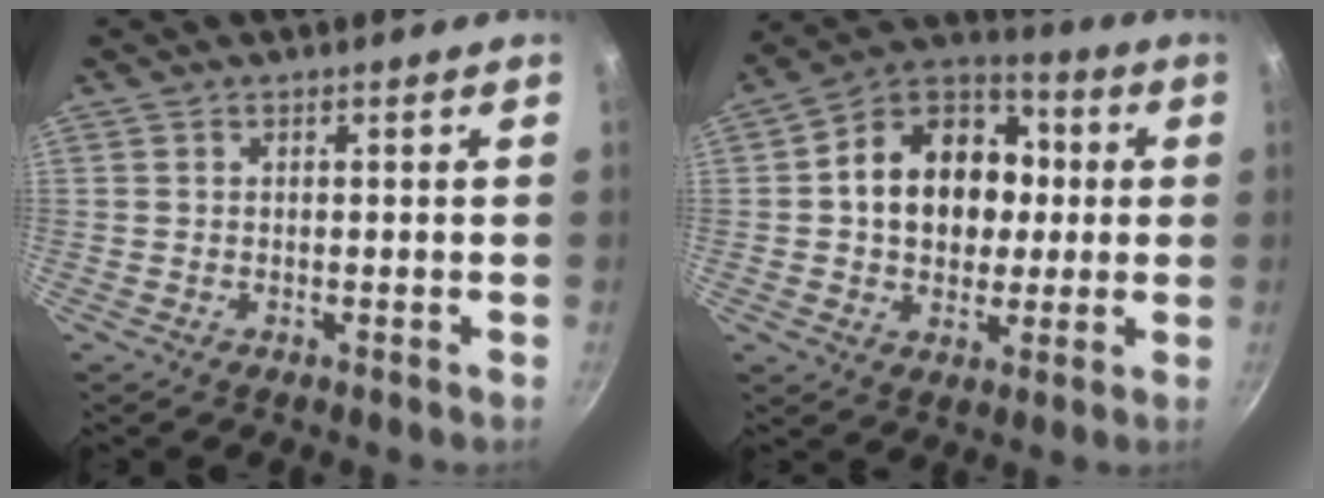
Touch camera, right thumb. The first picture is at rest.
{"total": 17.7, "force": [1.5, 13.7, 11.1], "torque": [-0.145, 0.028, 0.010]}